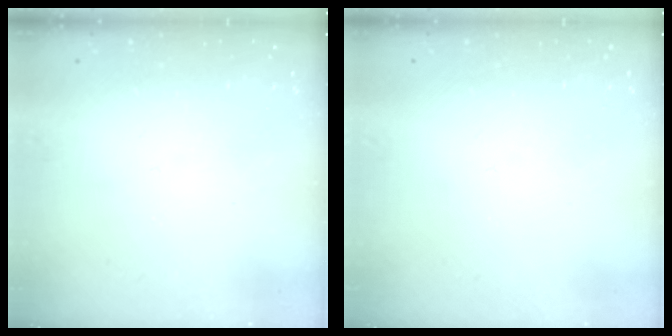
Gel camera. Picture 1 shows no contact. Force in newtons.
{"total": 0.0}